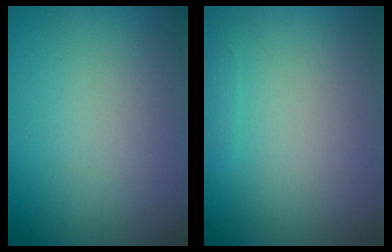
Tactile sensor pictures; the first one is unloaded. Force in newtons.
{"total": 0.7, "press": 0.7, "slide": 0.1}